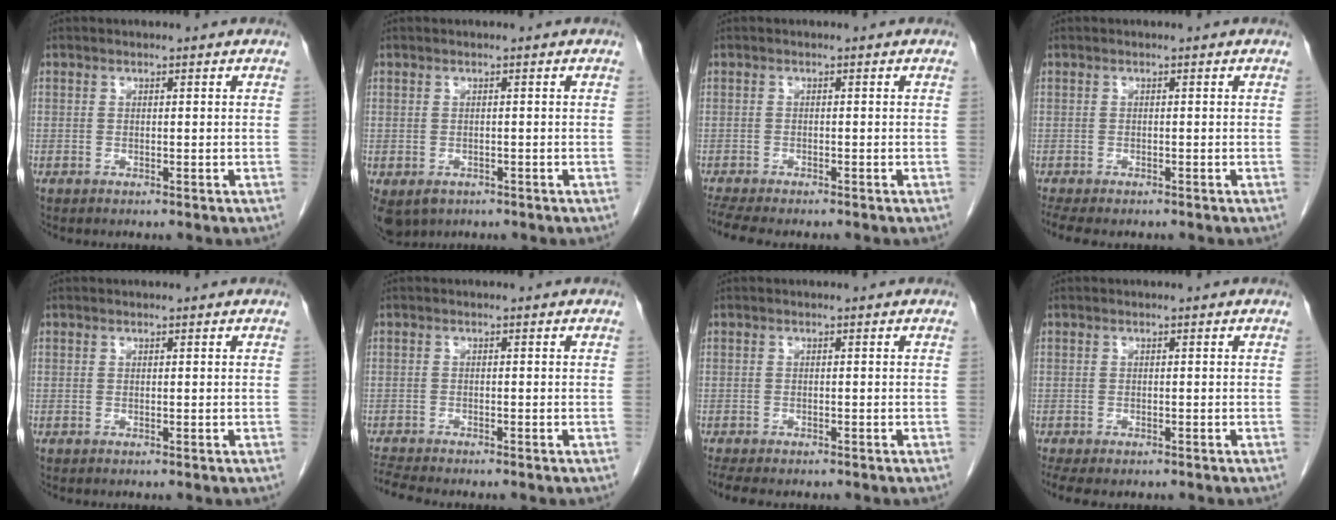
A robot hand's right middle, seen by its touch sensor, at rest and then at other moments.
{"total": 5.3, "force": [-3.1, 3.8, 2.0], "torque": [-0.038, -0.006, -0.042]}
{"total": 7.5, "force": [-6.5, 1.5, 3.5], "torque": [-0.060, -0.008, -0.100]}
{"total": 6.9, "force": [-5.7, 2.1, 3.2], "torque": [-0.055, -0.008, -0.083]}
{"total": 0.0}
{"total": 3.7, "force": [-3.5, -0.3, 0.9], "torque": [-0.025, -0.017, -0.062]}
{"total": 5.8, "force": [-4.8, 1.6, 2.7], "torque": [-0.045, -0.013, -0.070]}
{"total": 6.0, "force": [-4.5, 2.5, 3.0], "torque": [-0.057, -0.010, -0.067]}